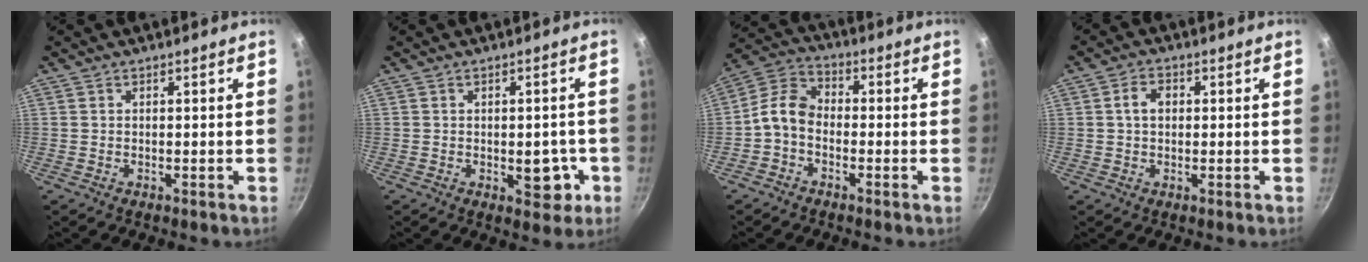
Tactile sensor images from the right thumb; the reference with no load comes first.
{"total": 5.9, "force": [-1.4, 3.5, 4.6], "torque": [-0.024, 0.004, -0.014]}
{"total": 7.0, "force": [-2.0, 4.9, 4.6], "torque": [-0.087, 0.037, -0.060]}
{"total": 3.5, "force": [0.4, 2.6, 2.4], "torque": [-0.028, 0.009, 0.004]}